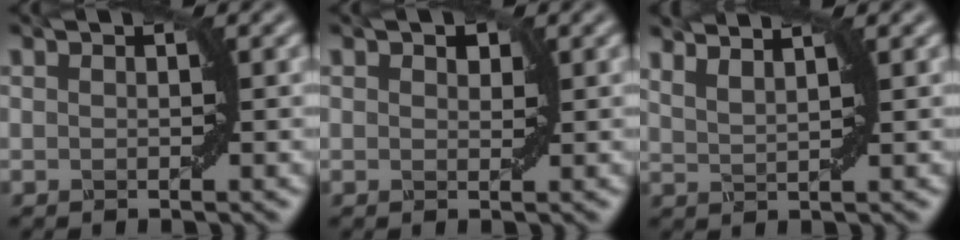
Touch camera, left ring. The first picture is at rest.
{"total": 0.8, "force": [0.4, 0.6, 0.3], "torque": [-0.004, -0.001, 0.010]}
{"total": 4.3, "force": [3.5, 1.3, 2.0], "torque": [-0.021, 0.015, 0.030]}